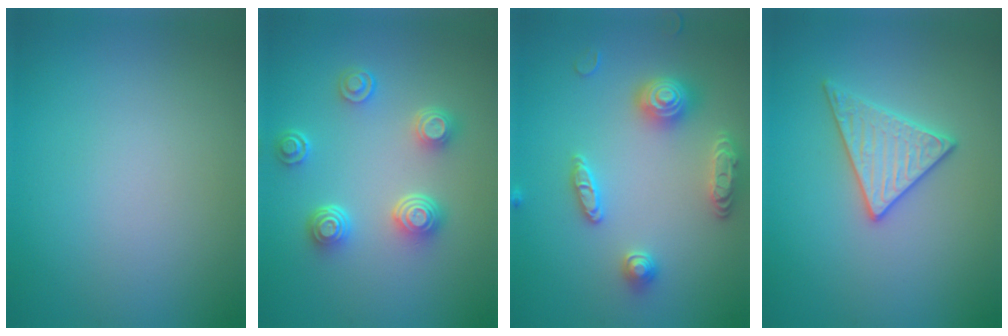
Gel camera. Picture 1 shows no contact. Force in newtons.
{"total": 4.3, "press": 3.2, "slide": 2.8}
{"total": 3.8, "press": 3.7, "slide": 0.6}
{"total": 3.0, "press": 3.0, "slide": 0.1}